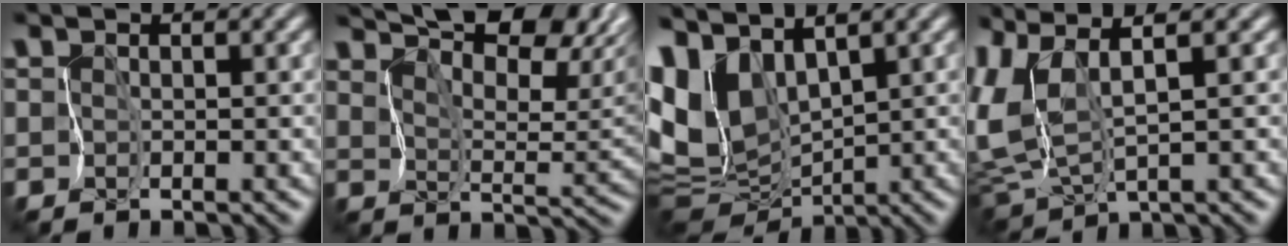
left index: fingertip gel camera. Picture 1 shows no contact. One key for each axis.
{"total": 12.5, "fx": 9.7, "fy": 3.6, "fz": 7.1, "tx": -0.123, "ty": 0.017, "tz": 0.135}
{"total": 8.1, "fx": 2.3, "fy": 4.9, "fz": 6.1, "tx": -0.148, "ty": -0.007, "tz": 0.048}
{"total": 6.4, "fx": 0.2, "fy": 2.2, "fz": 6.0, "tx": -0.151, "ty": 0.002, "tz": 0.005}